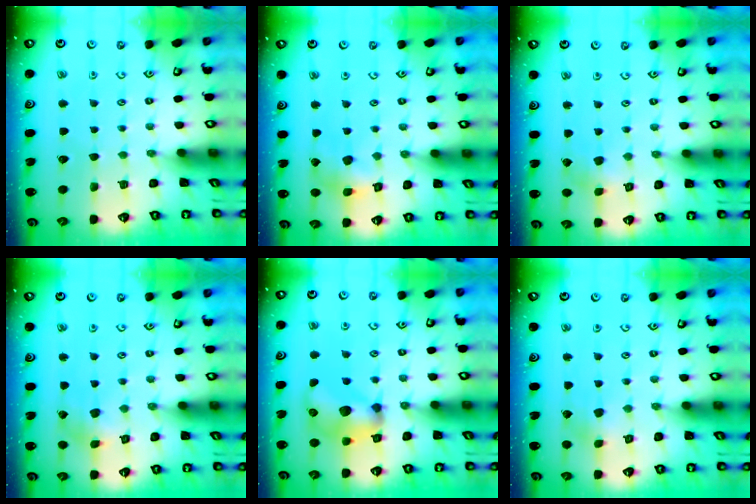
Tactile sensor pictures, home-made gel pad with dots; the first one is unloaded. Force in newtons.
{"total": 7.0, "press": 7.0, "slide": 0.7}
{"total": 2.0, "press": 1.9, "slide": 0.3}
{"total": 2.7, "press": 2.7, "slide": 0.5}
{"total": 14.3, "press": 14.3, "slide": 1.0}
{"total": 2.6, "press": 2.6, "slide": 0.4}